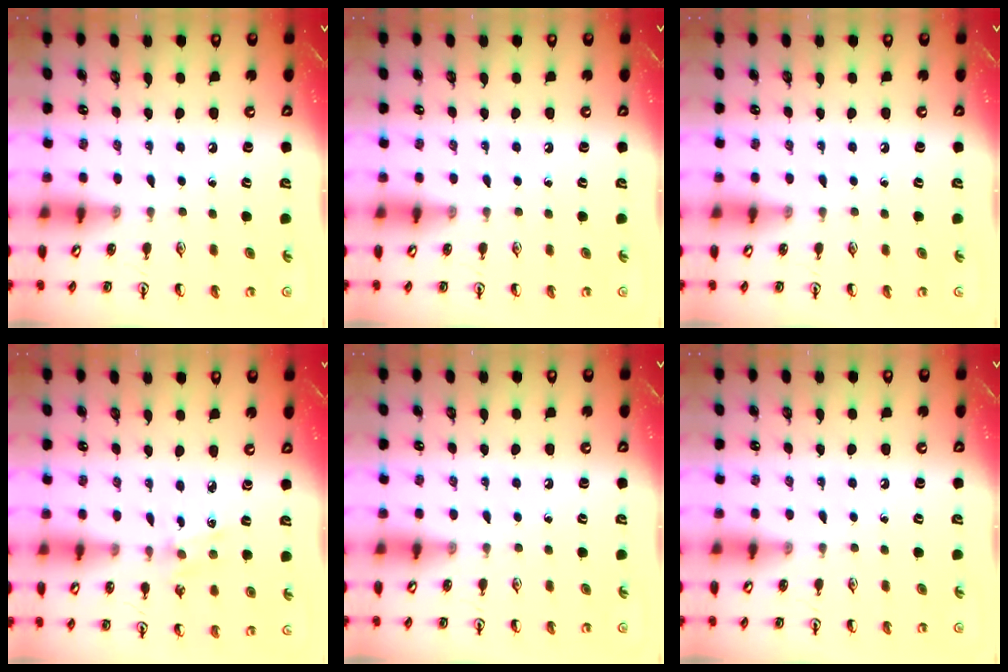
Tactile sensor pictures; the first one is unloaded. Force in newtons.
{"total": 0.0}
{"total": 0.0}
{"total": 1.7, "press": 1.7, "slide": 0.4}
{"total": 0.0}
{"total": 0.0}